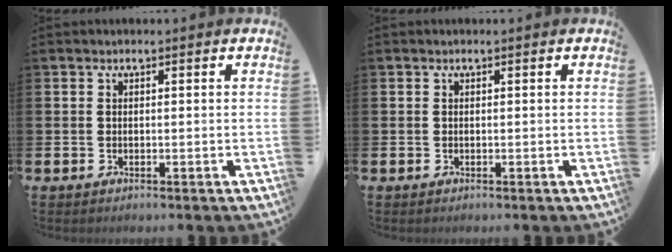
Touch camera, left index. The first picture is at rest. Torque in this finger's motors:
{"motor_torque": [-0.04, -0.04, 0.04, -0.01]}